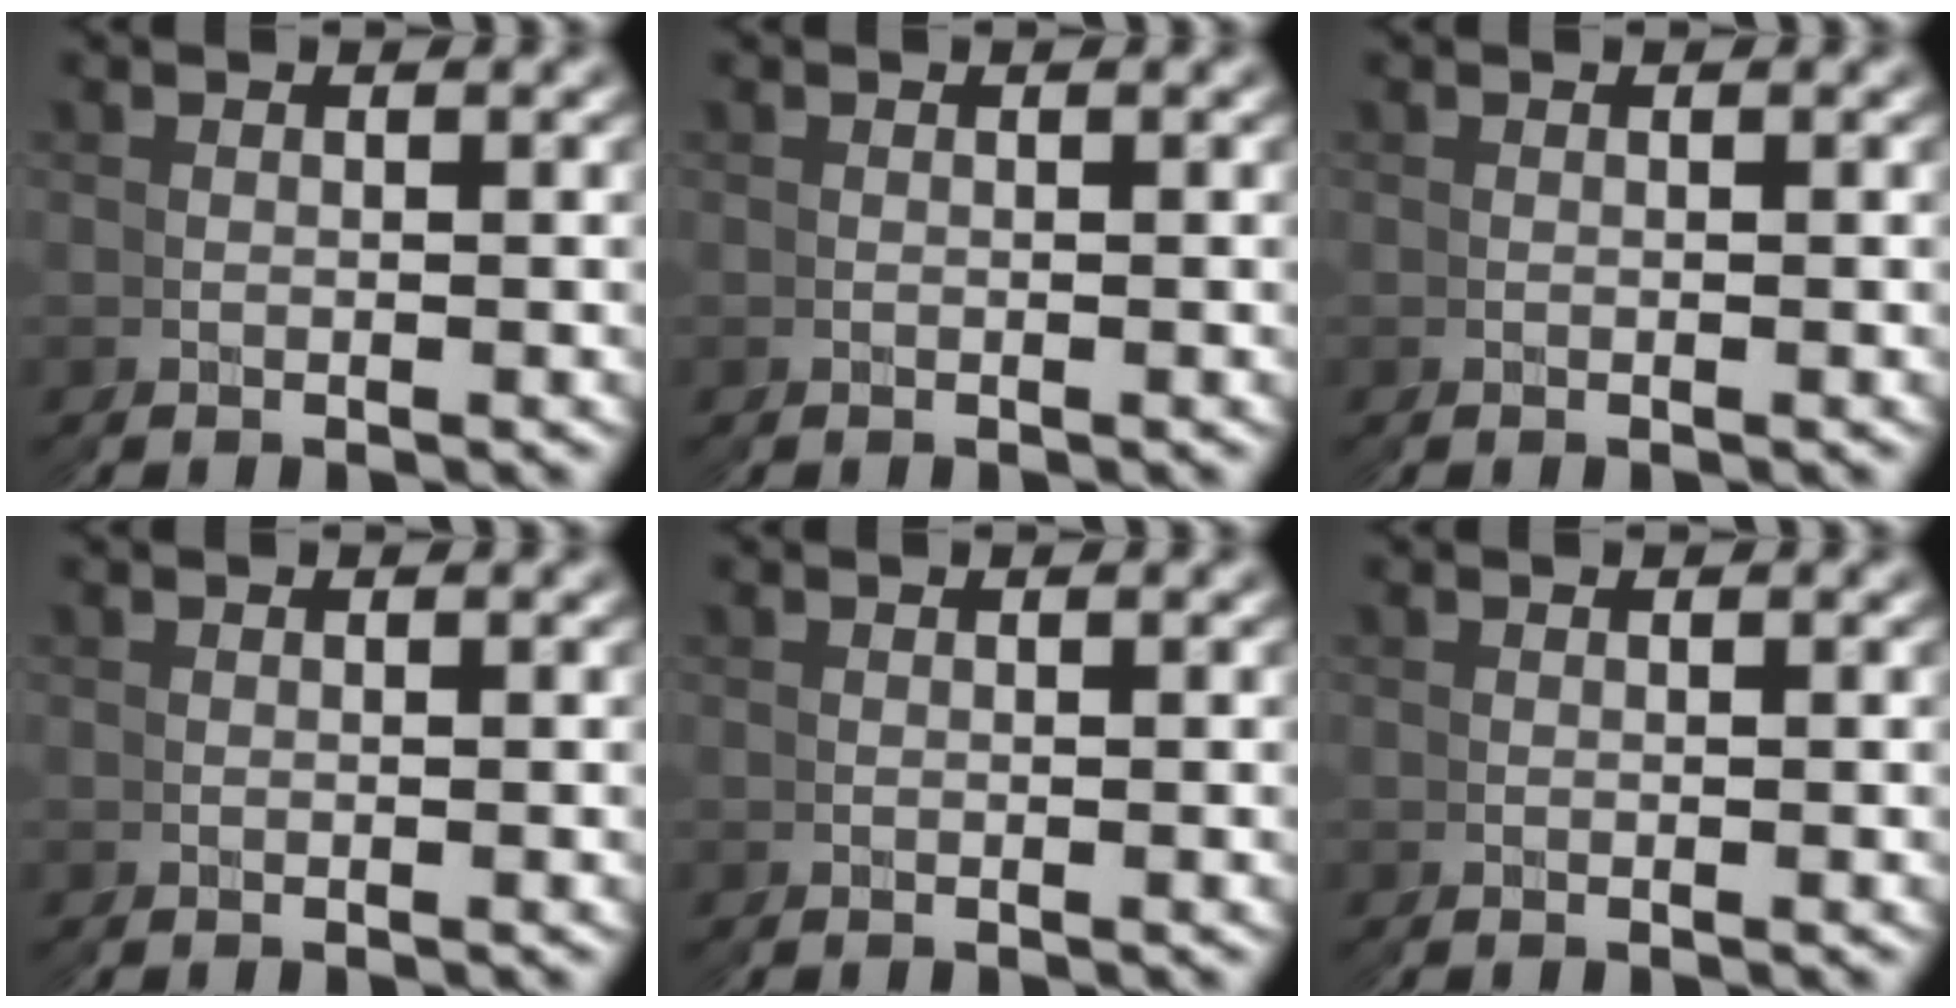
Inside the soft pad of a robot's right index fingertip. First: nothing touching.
{"total": 0.0}
{"total": 0.0}
{"total": 0.0}
{"total": 0.0}
{"total": 0.0}